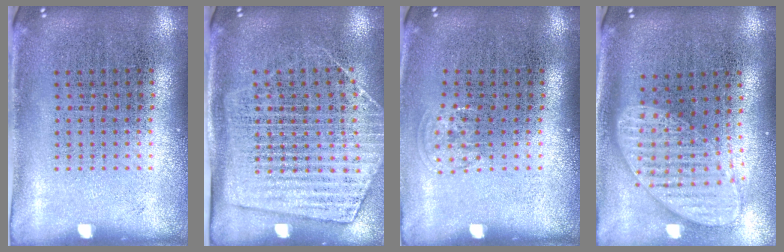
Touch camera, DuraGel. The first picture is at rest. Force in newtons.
{"total": 1.9, "press": 1.6, "slide": 0.9}
{"total": 0.8, "press": 0.6, "slide": 0.5}
{"total": 1.9, "press": 1.5, "slide": 1.1}